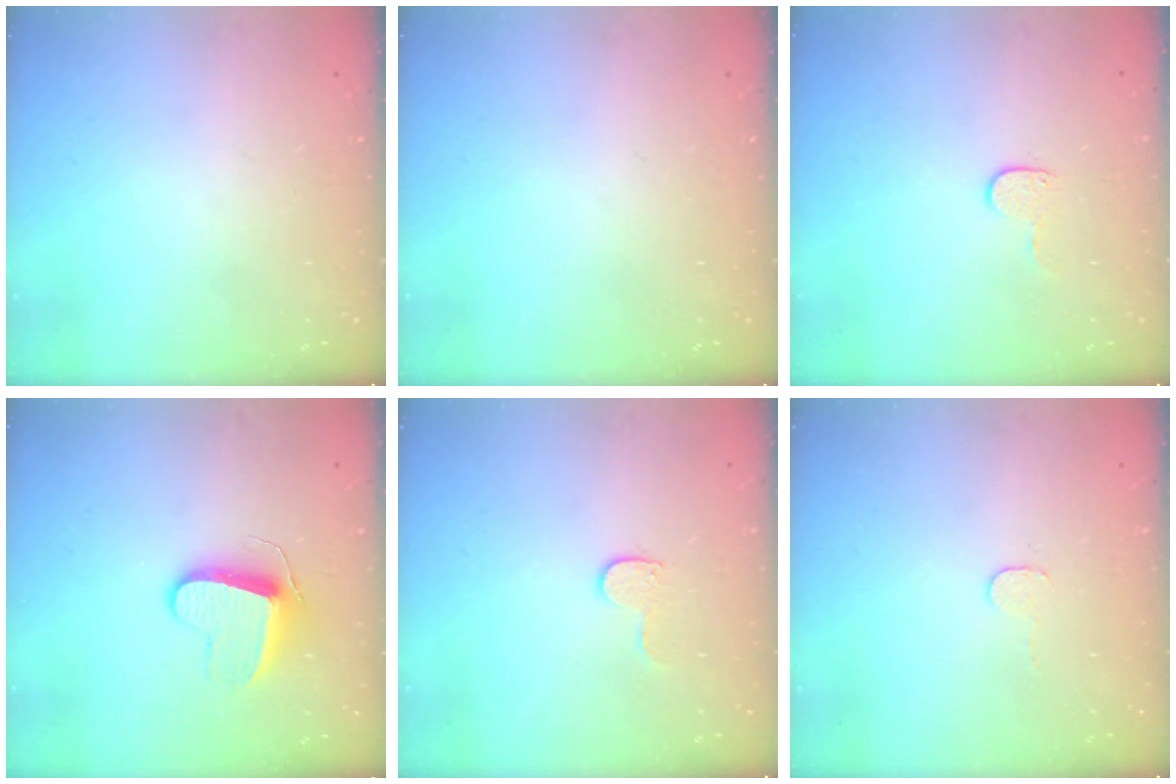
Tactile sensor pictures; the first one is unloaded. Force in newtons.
{"total": 0.0}
{"total": 3.8, "press": 3.8, "slide": 0.4}
{"total": 9.9, "press": 9.9, "slide": 0.8}
{"total": 6.9, "press": 6.9, "slide": 0.5}
{"total": 2.7, "press": 2.7, "slide": 0.2}